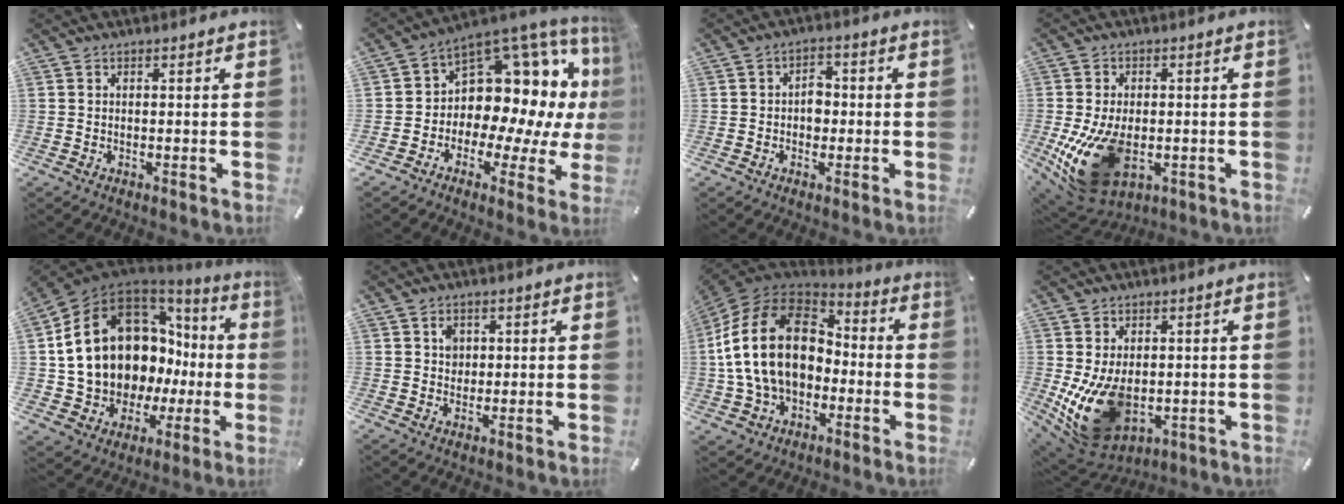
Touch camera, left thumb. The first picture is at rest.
{"total": 12.5, "force": [4.4, 9.0, 7.5], "torque": [-0.098, -0.075, 0.073]}
{"total": 4.3, "force": [-0.5, 3.3, 2.7], "torque": [-0.027, 0.001, -0.018]}
{"total": 16.5, "force": [-3.4, 10.5, 12.4], "torque": [-0.239, -0.003, -0.045]}
{"total": 19.2, "force": [4.3, 14.7, 11.6], "torque": [-0.222, -0.045, 0.106]}
{"total": 3.2, "force": [0.7, 2.9, 1.2], "torque": [-0.012, 0.001, 0.007]}
{"total": 21.8, "force": [0.3, 16.1, 14.6], "torque": [-0.309, 0.026, 0.002]}
{"total": 14.6, "force": [-1.8, 9.8, 10.6], "torque": [-0.218, -0.009, -0.021]}